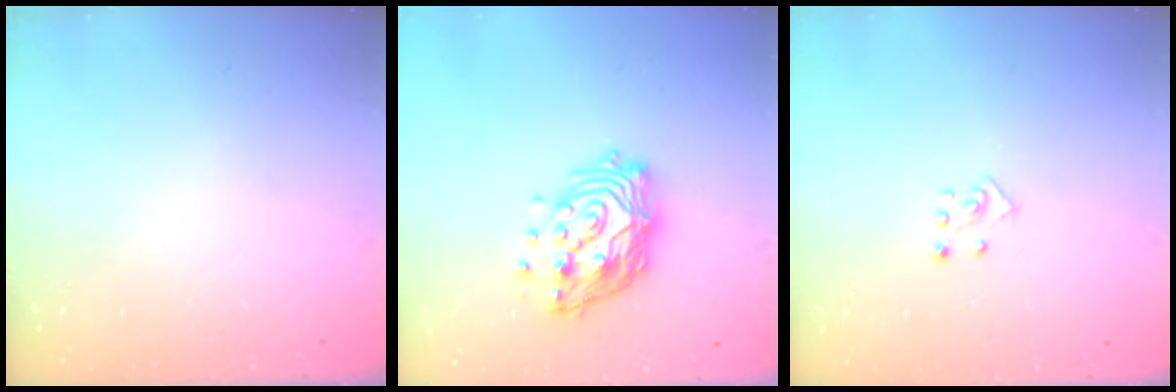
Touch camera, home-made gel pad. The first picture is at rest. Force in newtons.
{"total": 14.9, "press": 14.9, "slide": 1.3}
{"total": 3.9, "press": 3.8, "slide": 0.3}